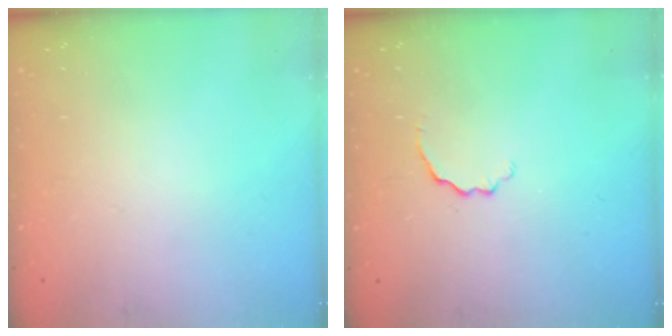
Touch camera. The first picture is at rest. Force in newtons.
{"total": 2.9, "press": 2.8, "slide": 0.8}